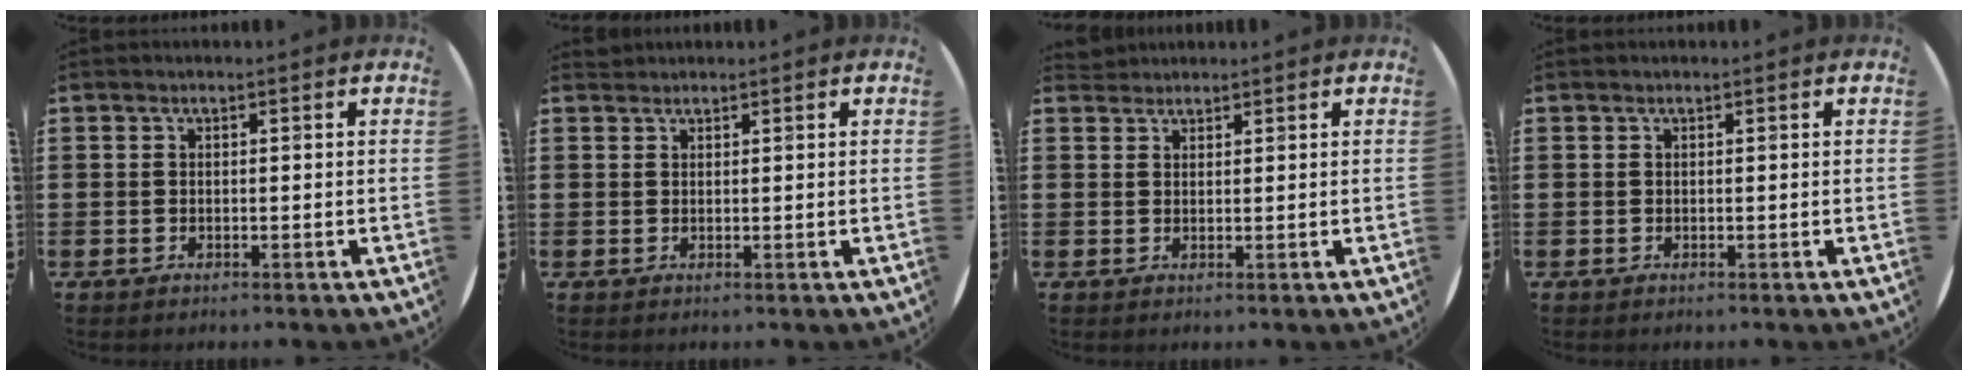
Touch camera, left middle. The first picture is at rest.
{"total": 0.7, "force": [0.7, 0.1, -0.2], "torque": [0.002, 0.003, 0.013]}
{"total": 1.3, "force": [1.3, 0.3, -0.2], "torque": [0.001, 0.003, 0.025]}
{"total": 0.0}